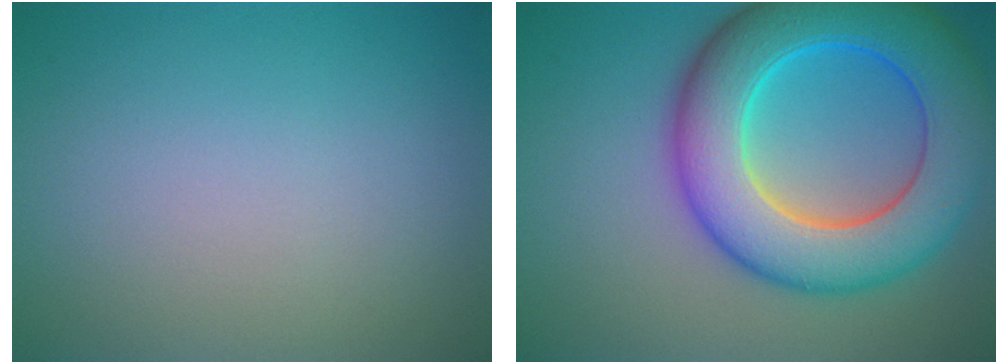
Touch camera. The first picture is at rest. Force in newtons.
{"total": 11.4, "press": 11.4, "slide": 0.3}